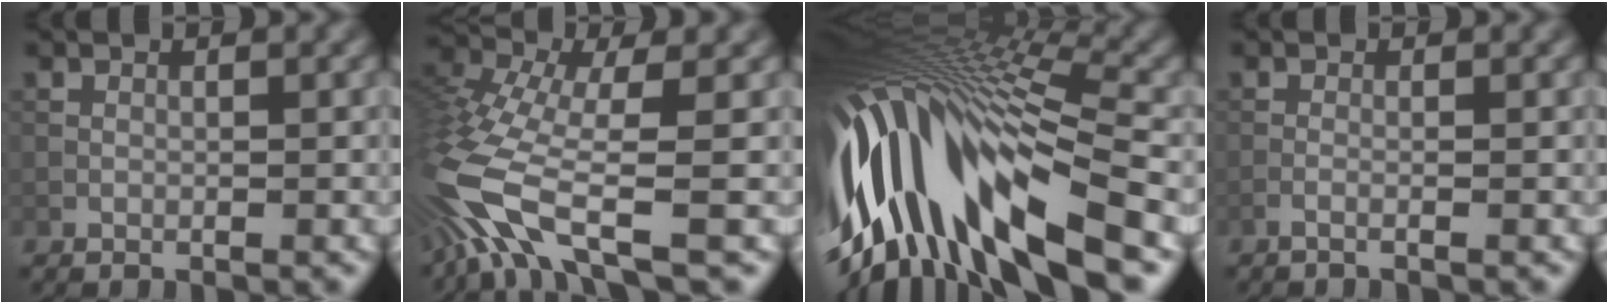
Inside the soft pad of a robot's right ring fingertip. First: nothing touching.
{"total": 10.3, "force": [-4.9, 3.4, 8.4], "torque": [-0.191, -0.004, -0.102]}
{"total": 16.4, "force": [-4.1, 6.2, 14.6], "torque": [-0.283, -0.010, -0.061]}
{"total": 0.8, "force": [-0.6, 0.2, 0.6], "torque": [-0.006, 0.001, -0.016]}